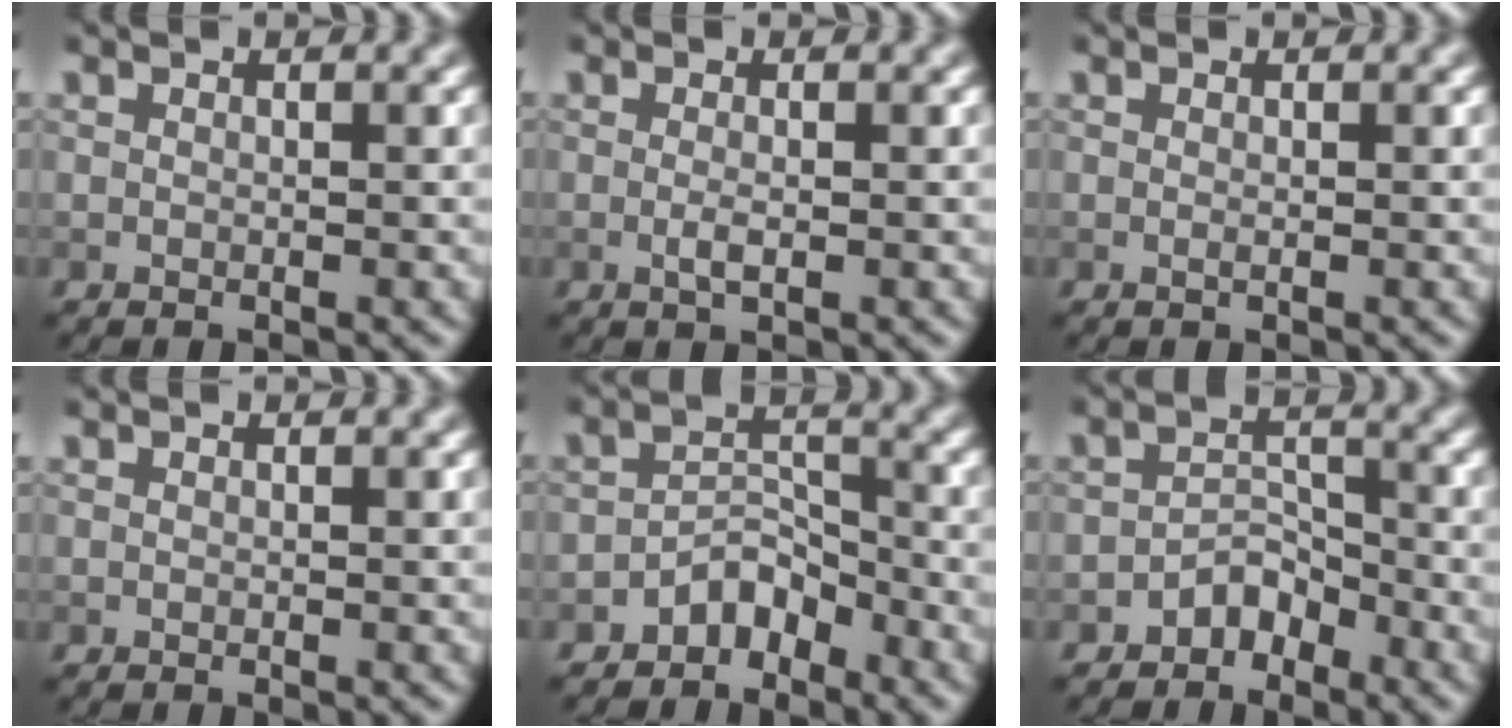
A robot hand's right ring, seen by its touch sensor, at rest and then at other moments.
{"total": 1.1, "force": [-0.2, 0.3, 1.1], "torque": [-0.023, -0.003, -0.005]}
{"total": 0.0}
{"total": 0.0}
{"total": 3.0, "force": [-2.2, 1.6, 1.2], "torque": [-0.013, 0.015, -0.041]}
{"total": 2.4, "force": [-1.8, 1.4, 0.8], "torque": [-0.008, 0.012, -0.033]}